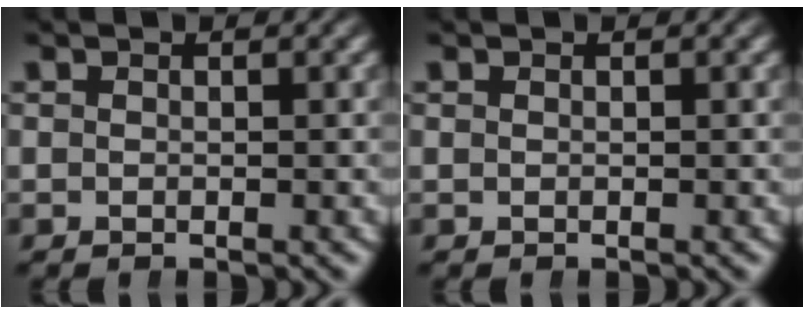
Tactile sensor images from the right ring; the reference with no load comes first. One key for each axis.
{"total": 0.0}